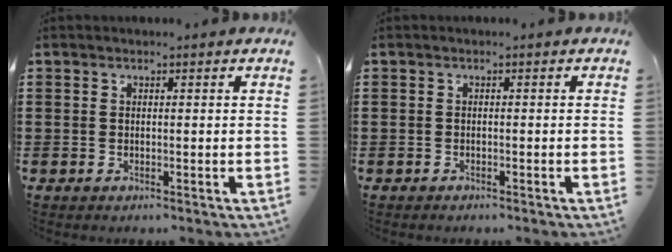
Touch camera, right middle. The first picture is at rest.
{"total": 1.1, "force": [-1.0, 0.3, 0.1], "torque": [-0.004, 0.002, -0.022]}